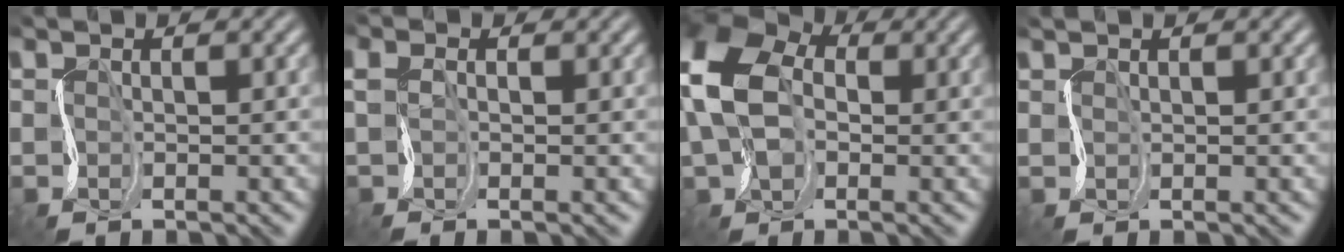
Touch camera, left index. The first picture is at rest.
{"total": 1.5, "force": [0.4, 0.6, 1.3], "torque": [-0.034, 0.014, 0.009]}
{"total": 10.0, "force": [0.9, 7.1, 7.1], "torque": [-0.156, 0.009, 0.007]}
{"total": 1.0, "force": [0.8, -0.2, 0.5], "torque": [-0.010, 0.009, 0.011]}